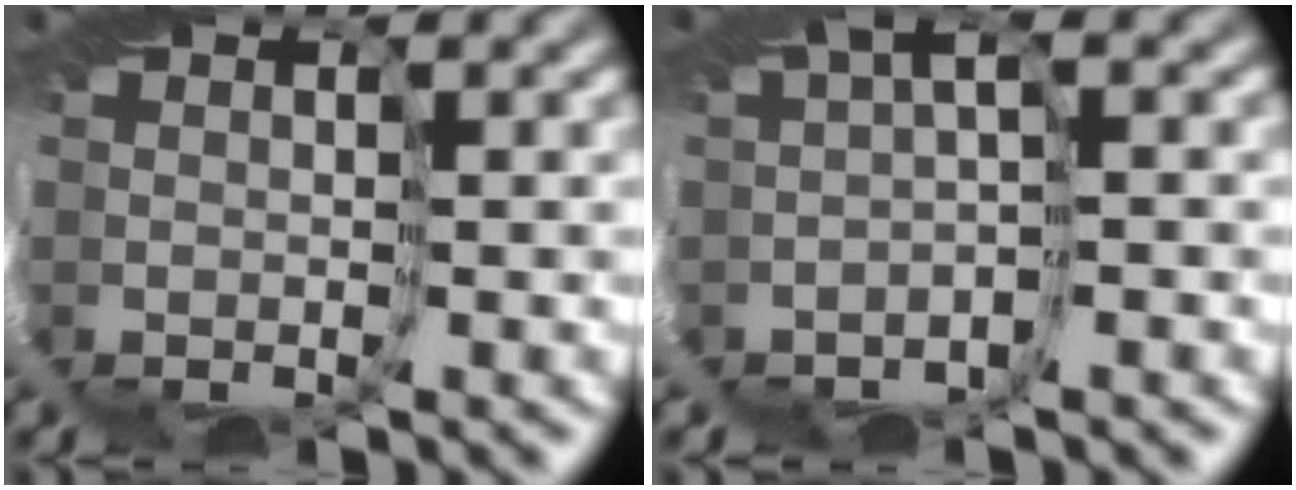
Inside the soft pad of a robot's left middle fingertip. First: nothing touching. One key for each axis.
{"total": 1.6, "fx": -1.5, "fy": -0.2, "fz": 0.6, "tx": -0.017, "ty": -0.006, "tz": -0.030}